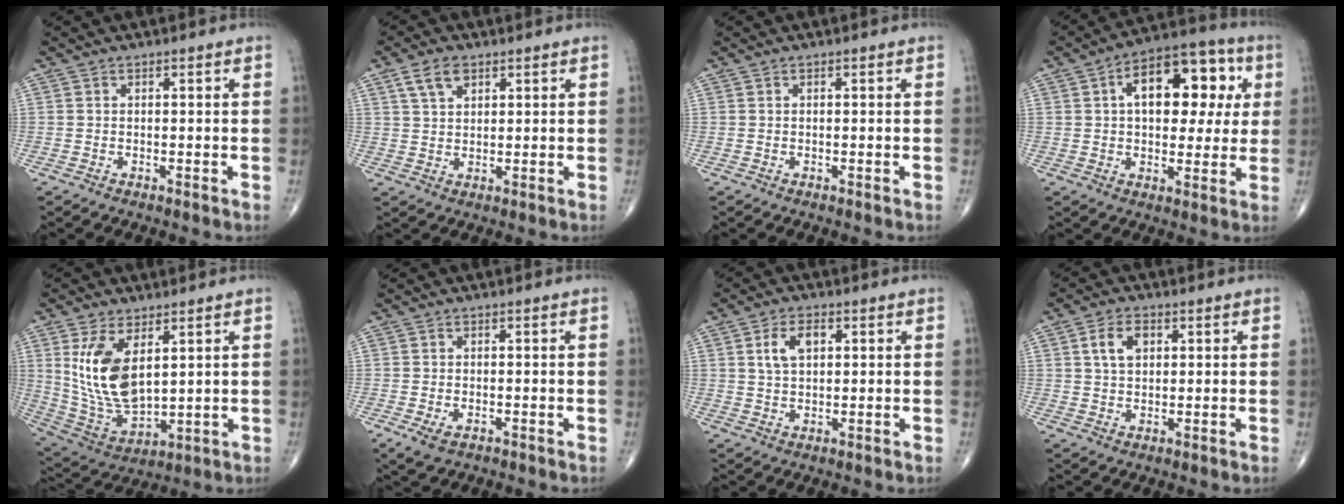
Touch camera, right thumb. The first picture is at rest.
{"total": 4.9, "force": [2.6, 2.8, 3.0], "torque": [-0.047, -0.006, 0.051]}
{"total": 0.0}
{"total": 17.0, "force": [4.1, 9.5, 13.5], "torque": [-0.148, 0.020, 0.053]}
{"total": 14.2, "force": [4.1, 7.3, 11.4], "torque": [-0.209, -0.023, 0.101]}
{"total": 3.0, "force": [-1.2, 1.7, 2.1], "torque": [-0.044, -0.001, -0.015]}
{"total": 5.2, "force": [1.5, 3.0, 3.9], "torque": [-0.071, 0.003, 0.028]}
{"total": 5.1, "force": [1.6, 3.3, 3.5], "torque": [-0.058, 0.002, 0.027]}